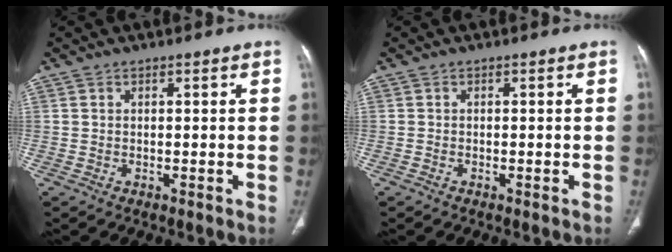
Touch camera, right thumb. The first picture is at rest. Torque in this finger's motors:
{"motor_torque": [-0.11, -0.11, 0.54, -0.34, -0.06]}